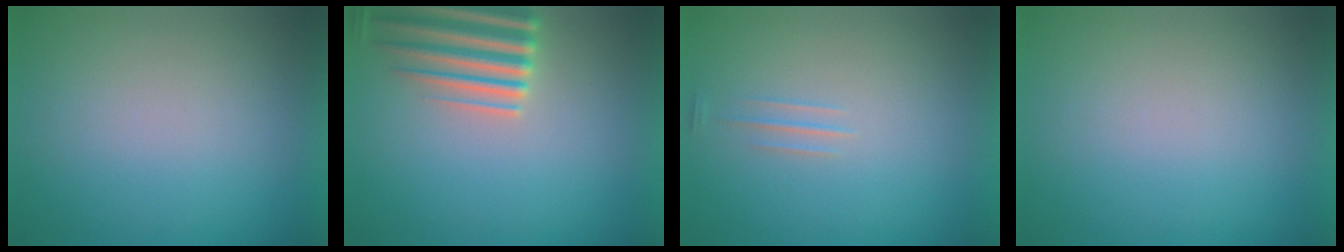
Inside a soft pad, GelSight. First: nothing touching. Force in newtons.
{"total": 6.0}
{"total": 1.3}
{"total": 0.0}